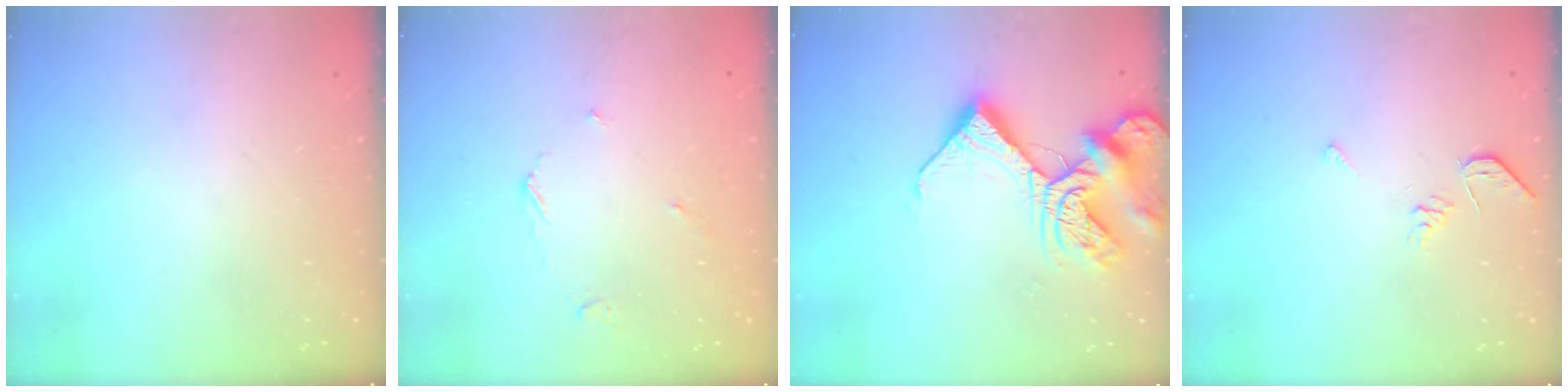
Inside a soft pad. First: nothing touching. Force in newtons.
{"total": 2.6, "press": 2.6, "slide": 0.5}
{"total": 12.8, "press": 12.7, "slide": 1.4}
{"total": 5.1, "press": 5.1, "slide": 0.6}